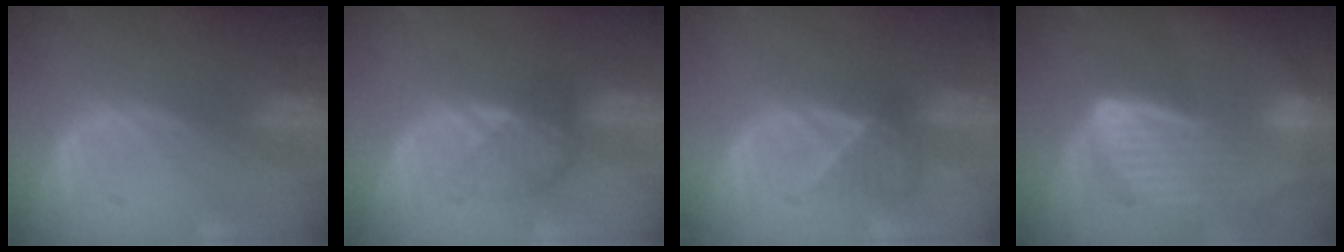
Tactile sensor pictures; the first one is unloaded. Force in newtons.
{"total": 4.6, "press": 4.2, "slide": 2.0}
{"total": 3.4, "press": 3.3, "slide": 0.8}
{"total": 9.3, "press": 8.1, "slide": 4.6}